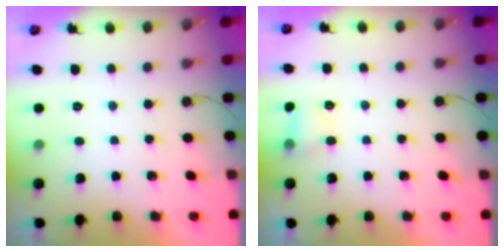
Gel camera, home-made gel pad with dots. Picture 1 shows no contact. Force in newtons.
{"total": 5.2, "press": 4.9, "slide": 1.6}